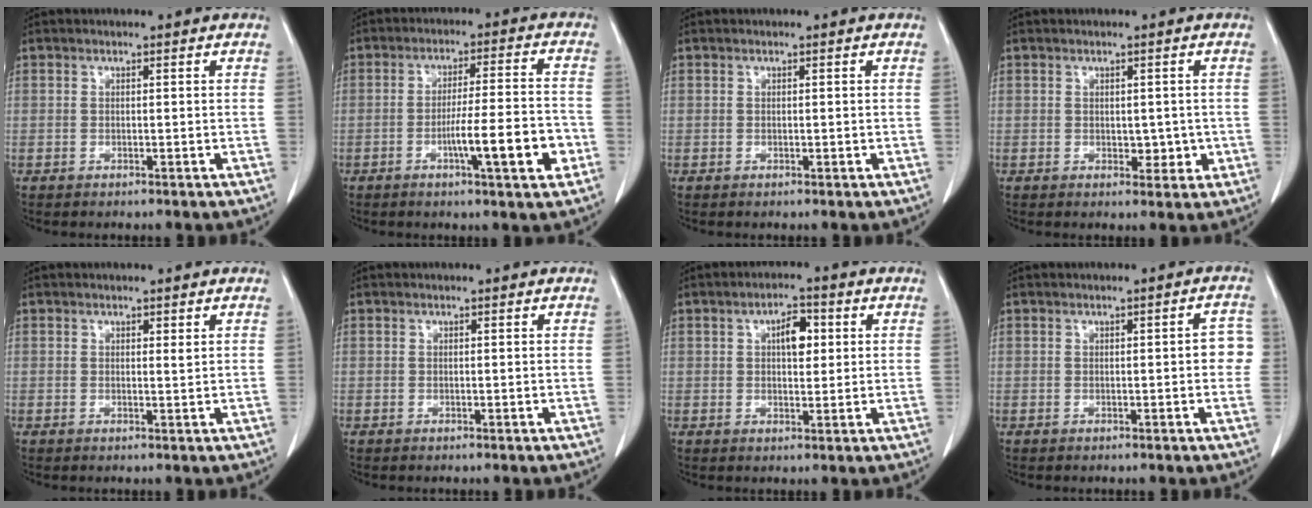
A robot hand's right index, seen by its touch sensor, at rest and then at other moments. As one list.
[{"total": 10.0, "force": [-3.5, 0.6, 9.3], "torque": [-0.144, 0.001, -0.055]}, {"total": 0.0}, {"total": 2.8, "force": [-0.2, 1.8, 2.2], "torque": [-0.021, -0.002, 0.004]}, {"total": 0.6, "force": [0.4, 0.1, 0.5], "torque": [-0.008, -0.003, 0.005]}, {"total": 0.0}, {"total": 4.5, "force": [1.2, 2.0, 3.8], "torque": [-0.059, 0.008, 0.018]}, {"total": 3.1, "force": [-0.1, 1.0, 2.9], "torque": [-0.021, 0.007, -0.005]}]